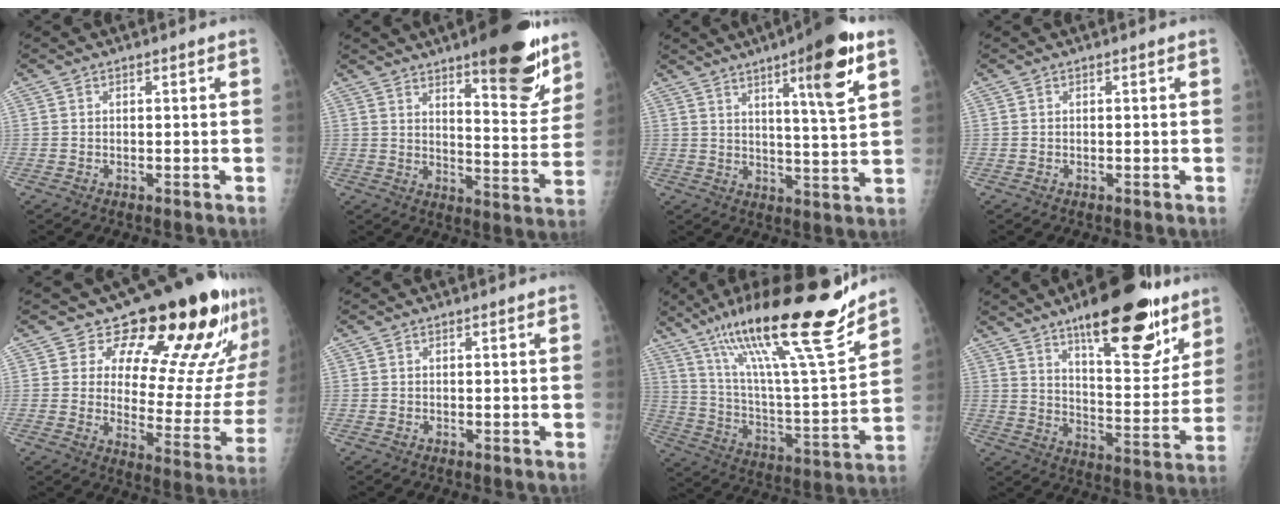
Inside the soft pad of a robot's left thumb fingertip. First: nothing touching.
{"total": 17.6, "force": [11.4, 5.1, 12.4], "torque": [-0.125, -0.075, 0.165]}
{"total": 13.6, "force": [6.9, 1.6, 11.6], "torque": [-0.168, -0.034, 0.099]}
{"total": 0.0}
{"total": 20.5, "force": [14.9, 8.6, 11.2], "torque": [-0.091, -0.102, 0.187]}
{"total": 0.0}
{"total": 27.5, "force": [19.2, 4.0, 19.2], "torque": [-0.304, -0.070, 0.329]}
{"total": 22.5, "force": [14.2, 7.7, 15.6], "torque": [-0.179, -0.066, 0.216]}